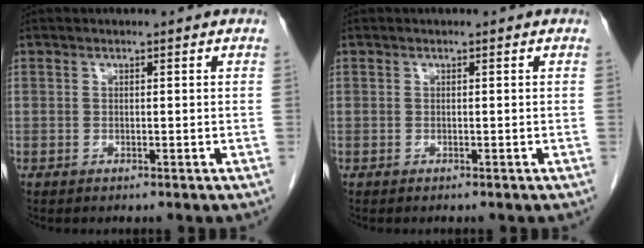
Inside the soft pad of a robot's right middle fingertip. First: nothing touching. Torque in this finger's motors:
{"motor_torque": [-0.27, 0.03, 0.05, -0.01]}